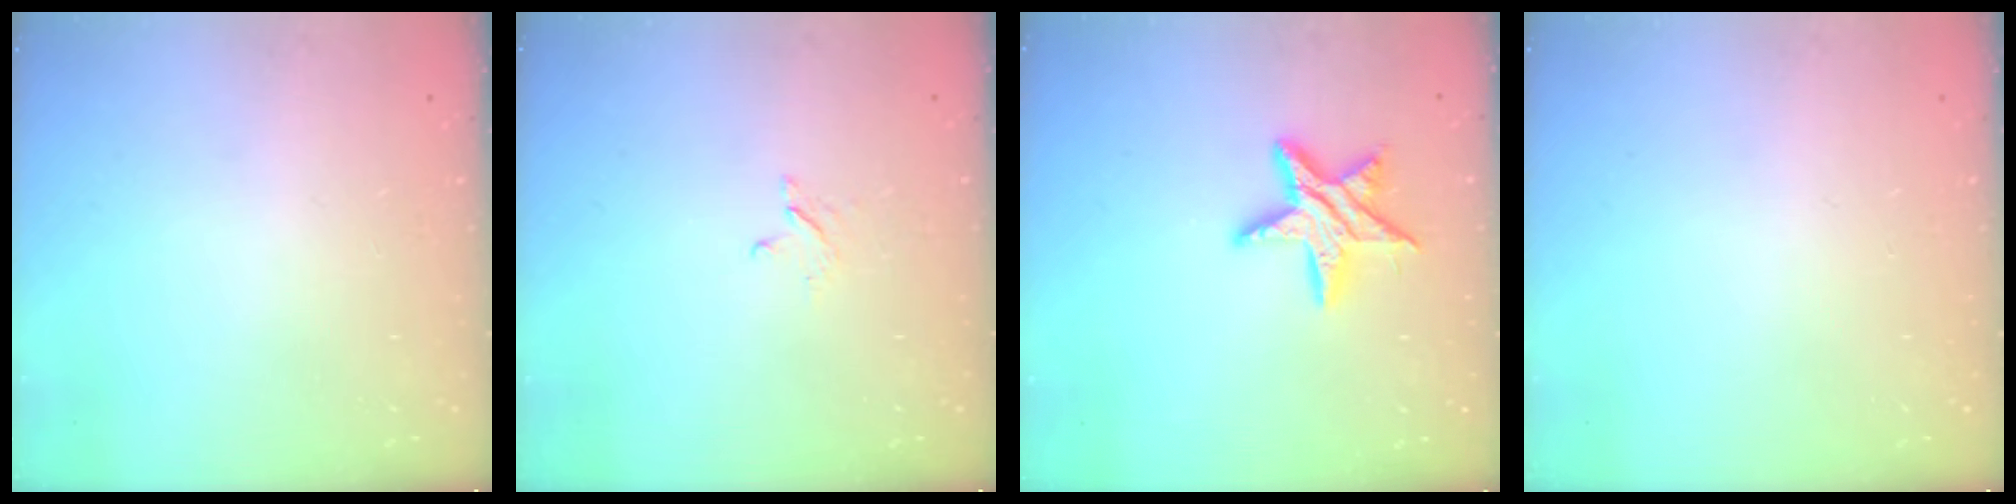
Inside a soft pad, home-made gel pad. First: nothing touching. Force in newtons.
{"total": 2.6, "press": 2.6, "slide": 0.3}
{"total": 11.6, "press": 11.5, "slide": 0.7}
{"total": 0.0}